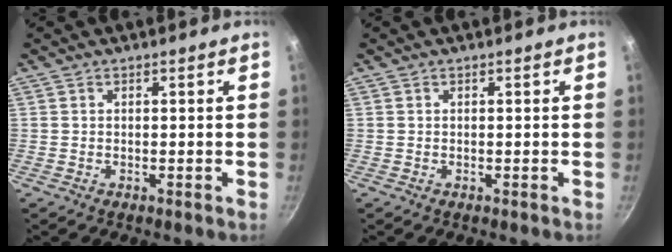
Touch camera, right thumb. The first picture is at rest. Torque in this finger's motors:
{"motor_torque": [-0.01, 0.01, 0.00, 0.00, 0.01]}